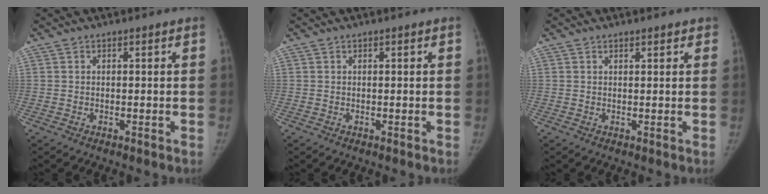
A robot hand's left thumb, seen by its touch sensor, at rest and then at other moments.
{"total": 0.0}
{"total": 1.2, "force": [1.0, 0.5, 0.5], "torque": [0.002, -0.004, 0.009]}